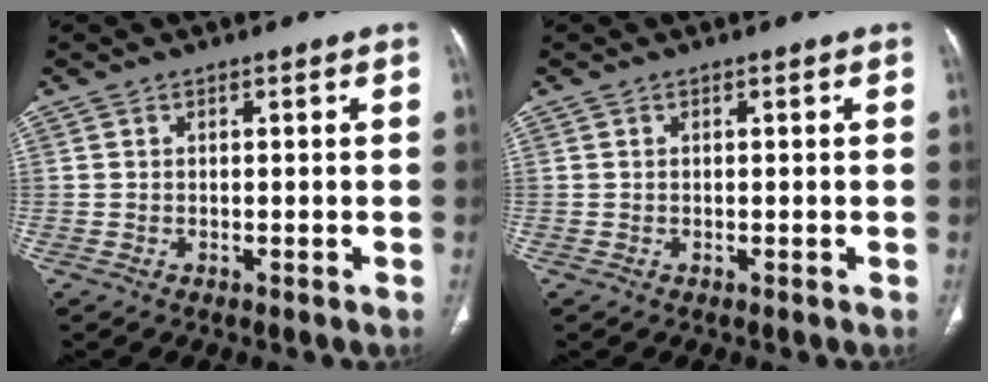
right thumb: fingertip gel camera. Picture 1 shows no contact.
{"total": 0.0}